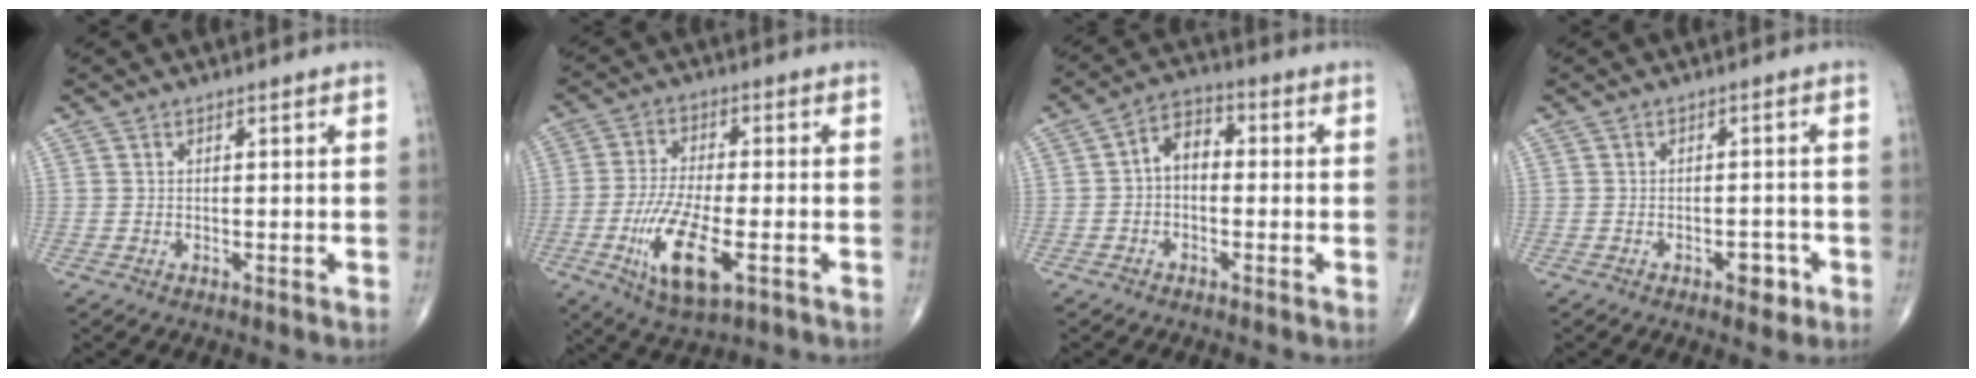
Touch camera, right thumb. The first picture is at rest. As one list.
[{"total": 12.5, "force": [-4.3, 4.5, 10.9], "torque": [-0.218, -0.001, -0.074]}, {"total": 6.0, "force": [-0.3, 4.1, 4.4], "torque": [-0.053, 0.024, -0.021]}, {"total": 3.1, "force": [-1.6, 1.7, 2.1], "torque": [-0.016, 0.011, -0.020]}]